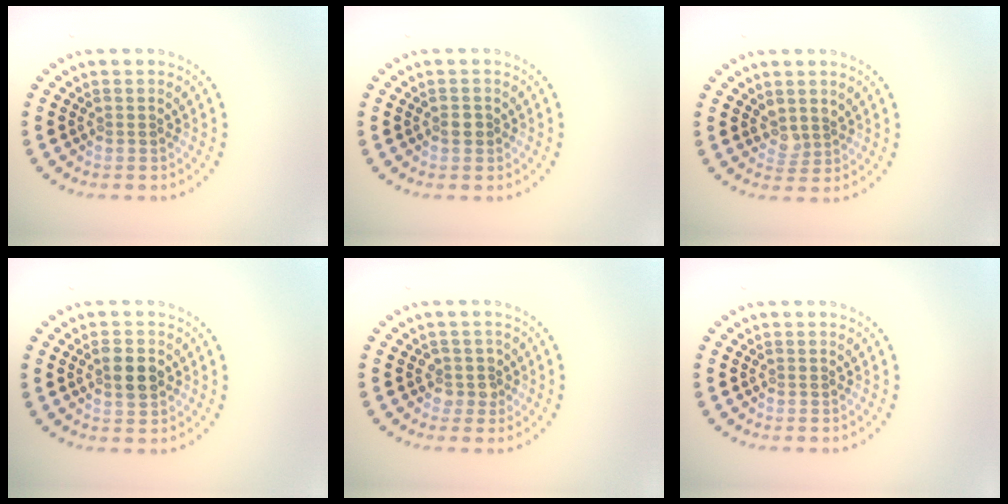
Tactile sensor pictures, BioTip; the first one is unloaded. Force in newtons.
{"total": 1.0, "press": 1.0, "slide": 0.2}
{"total": 1.6, "press": 1.3, "slide": 1.0}
{"total": 2.7, "press": 2.7, "slide": 0.2}
{"total": 1.7, "press": 1.5, "slide": 0.7}
{"total": 0.0}